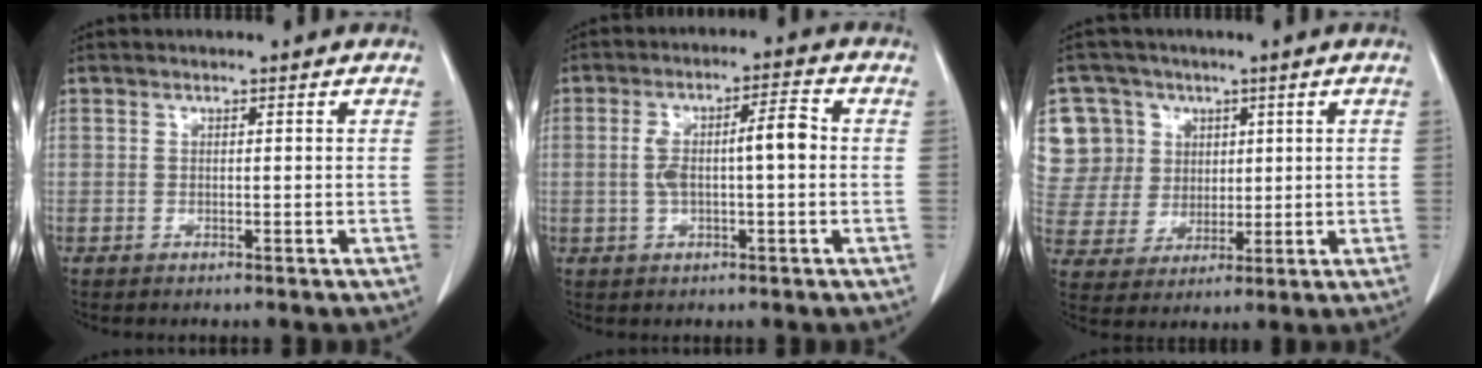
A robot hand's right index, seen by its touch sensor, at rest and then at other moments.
{"total": 7.2, "force": [0.1, 1.6, 7.0], "torque": [-0.136, 0.024, 0.003]}
{"total": 12.2, "force": [4.9, 11.1, 1.8], "torque": [-0.057, 0.045, 0.110]}